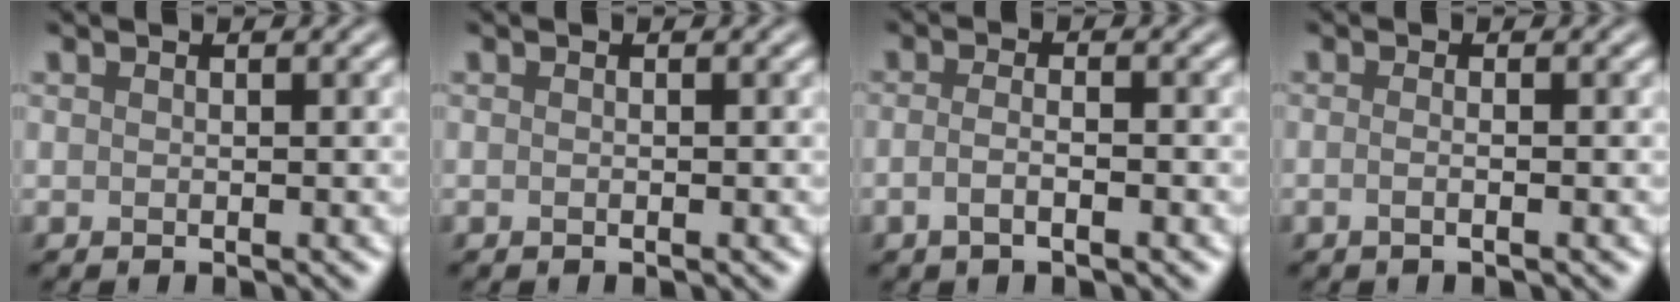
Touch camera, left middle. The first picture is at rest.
{"total": 0.0}
{"total": 2.1, "force": [-0.9, 0.7, 1.8], "torque": [-0.029, 0.000, -0.019]}
{"total": 1.9, "force": [-0.1, 1.0, 1.6], "torque": [-0.003, -0.008, -0.022]}